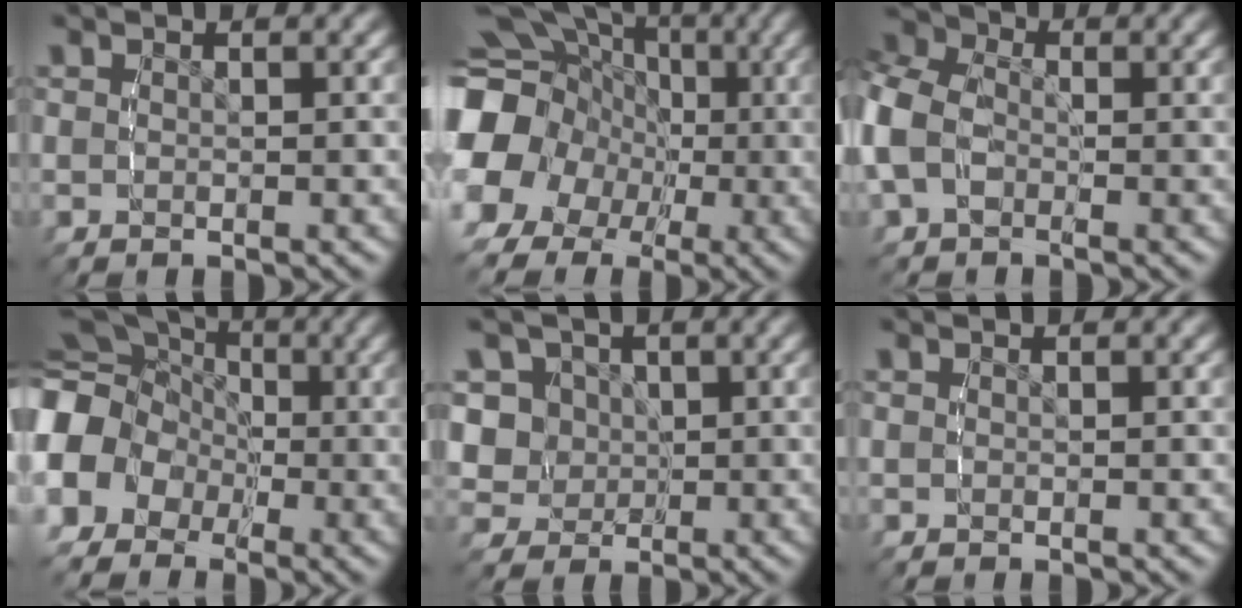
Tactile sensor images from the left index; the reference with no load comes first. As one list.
[{"total": 13.4, "force": [0.2, 11.8, 6.3], "torque": [-0.141, -0.036, 0.007]}, {"total": 8.1, "force": [1.5, 6.5, 4.5], "torque": [-0.094, 0.016, 0.006]}, {"total": 11.9, "force": [-0.5, 10.6, 5.5], "torque": [-0.118, -0.015, -0.015]}, {"total": 10.3, "force": [1.0, 9.6, 3.7], "torque": [-0.107, -0.029, 0.018]}, {"total": 0.0}]